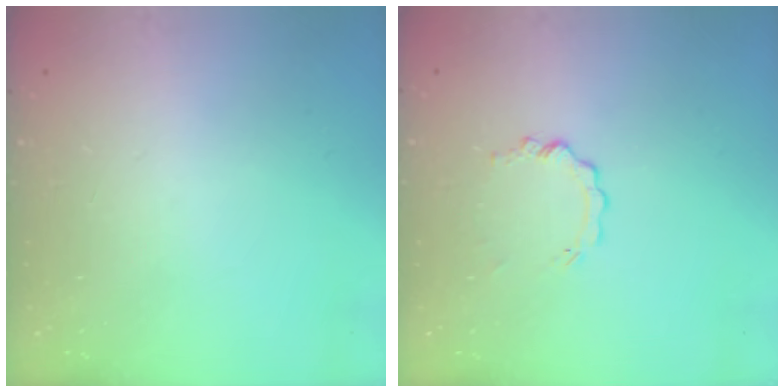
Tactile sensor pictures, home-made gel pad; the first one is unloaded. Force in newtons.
{"total": 3.6, "press": 3.6, "slide": 0.3}